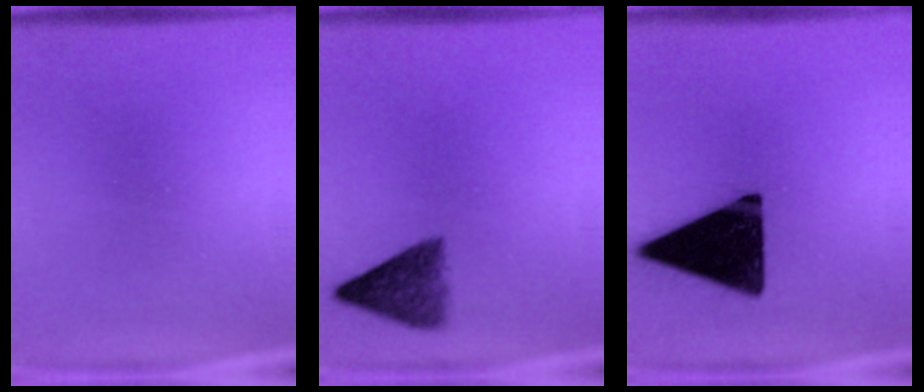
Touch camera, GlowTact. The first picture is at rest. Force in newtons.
{"total": 5.9}
{"total": 18.4}